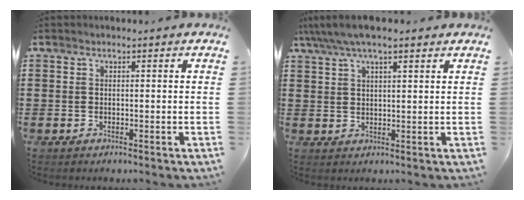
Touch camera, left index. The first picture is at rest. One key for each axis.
{"total": 4.9, "fx": 3.6, "fy": 1.2, "fz": 3.1, "tx": -0.068, "ty": 0.001, "tz": 0.065}